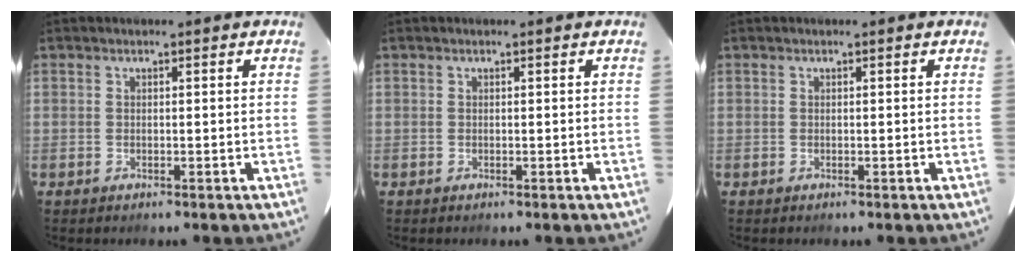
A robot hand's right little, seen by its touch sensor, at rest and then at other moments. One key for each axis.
{"total": 0.0}
{"total": 0.0}